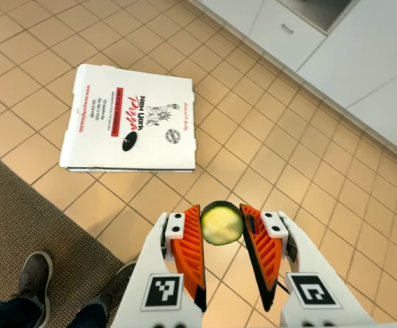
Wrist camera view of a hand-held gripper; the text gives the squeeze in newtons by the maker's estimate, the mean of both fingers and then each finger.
{"total": 7.4, "left": 7.4, "right": 7.3}